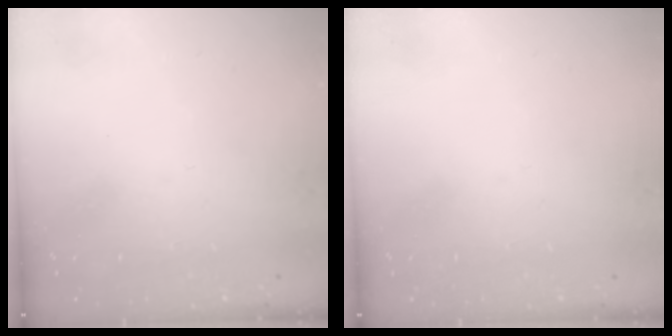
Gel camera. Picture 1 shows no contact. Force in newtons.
{"total": 0.0}